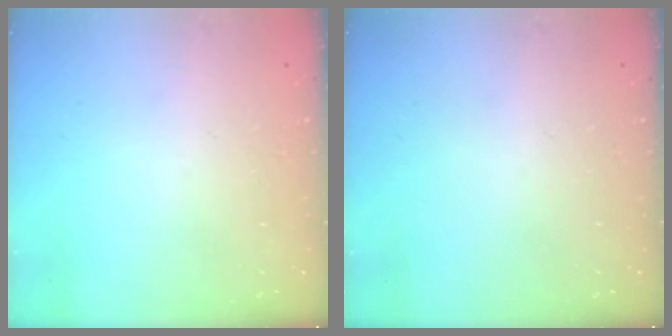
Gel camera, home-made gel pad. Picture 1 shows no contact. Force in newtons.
{"total": 0.0}